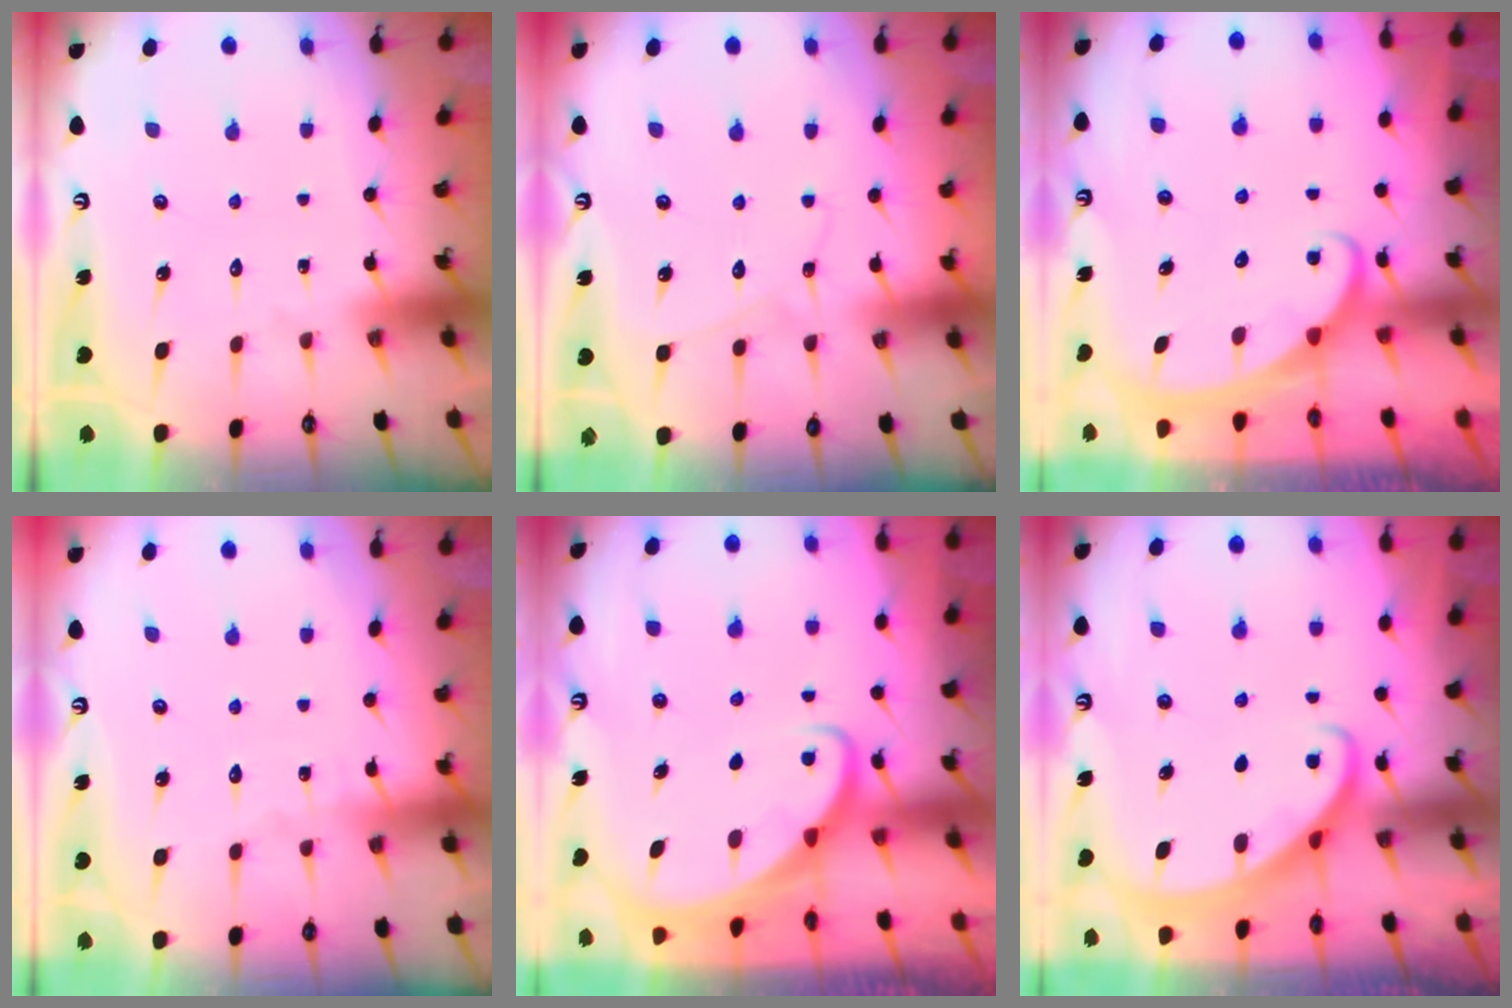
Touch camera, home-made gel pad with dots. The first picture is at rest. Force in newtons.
{"total": 3.6, "press": 3.6, "slide": 0.4}
{"total": 2.5, "press": 2.4, "slide": 0.3}
{"total": 2.4, "press": 2.4, "slide": 0.3}
{"total": 3.0, "press": 3.0, "slide": 0.2}
{"total": 2.3, "press": 2.3, "slide": 0.2}